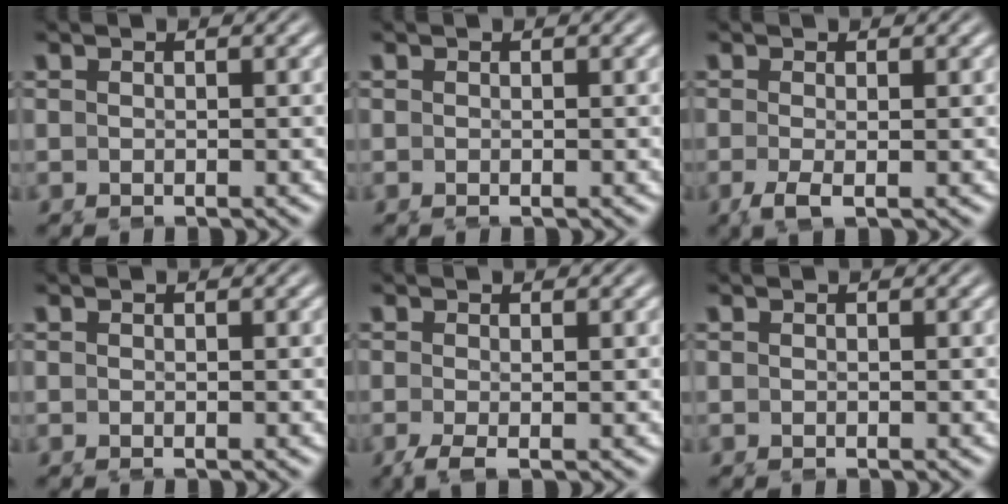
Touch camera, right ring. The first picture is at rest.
{"total": 0.0}
{"total": 1.4, "force": [-0.9, 0.1, 1.0], "torque": [-0.029, -0.012, -0.016]}
{"total": 0.0}
{"total": 1.2, "force": [-0.9, -0.1, 0.8], "torque": [-0.020, -0.012, -0.015]}
{"total": 0.0}